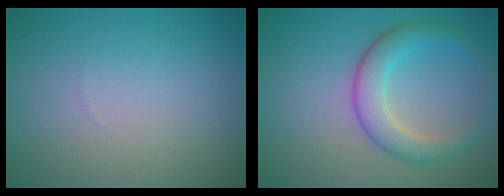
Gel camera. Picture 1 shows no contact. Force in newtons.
{"total": 4.3, "press": 4.3, "slide": 0.1}